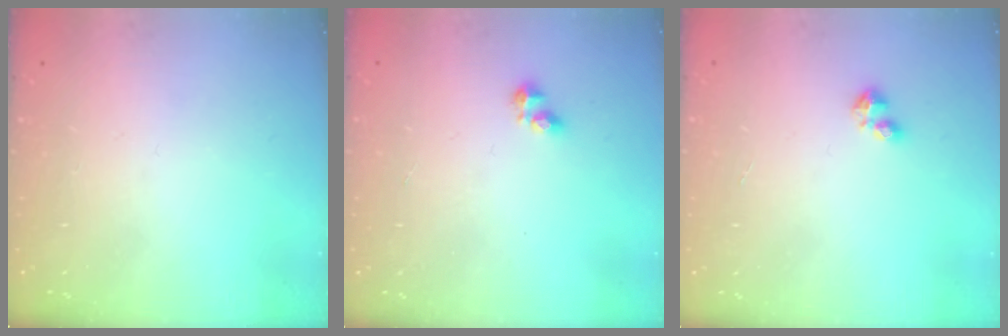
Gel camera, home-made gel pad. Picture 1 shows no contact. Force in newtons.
{"total": 2.7, "press": 2.7, "slide": 0.4}
{"total": 2.4, "press": 2.4, "slide": 0.4}